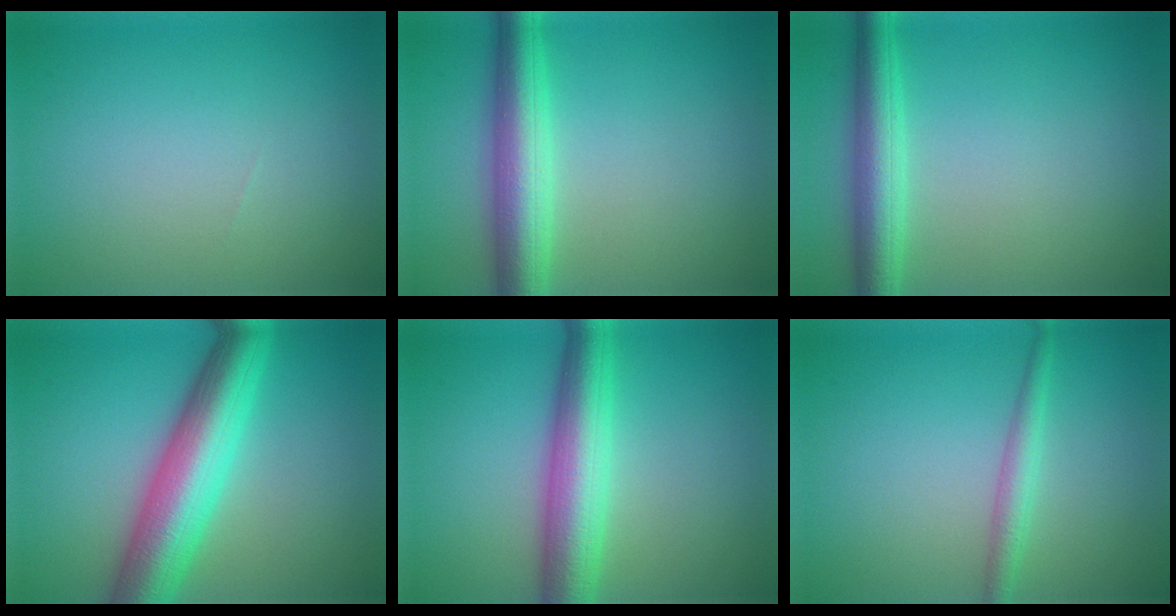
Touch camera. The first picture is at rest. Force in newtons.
{"total": 6.0, "press": 6.0, "slide": 0.2}
{"total": 4.4, "press": 4.4, "slide": 0.2}
{"total": 9.2, "press": 9.2, "slide": 0.4}
{"total": 6.8, "press": 6.8, "slide": 0.1}
{"total": 2.1, "press": 2.1, "slide": 0.0}